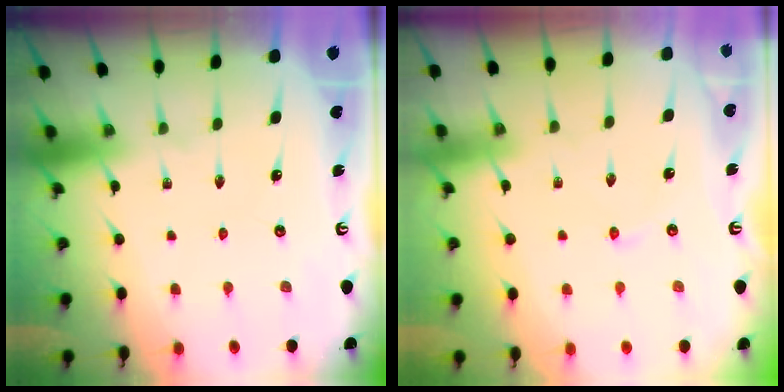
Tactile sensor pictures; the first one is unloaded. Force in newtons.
{"total": 1.6, "press": 1.6, "slide": 0.2}